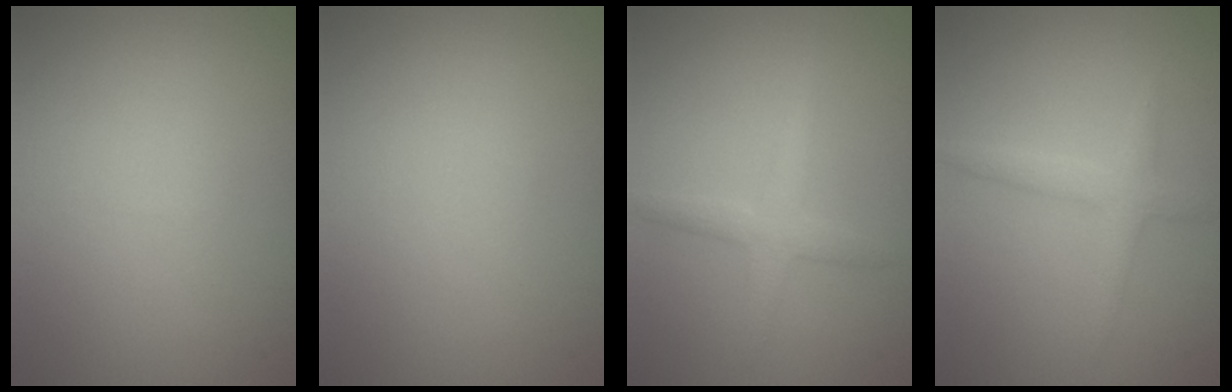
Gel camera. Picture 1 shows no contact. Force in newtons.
{"total": 0.0}
{"total": 2.4, "press": 2.4, "slide": 0.0}
{"total": 2.2, "press": 2.2, "slide": 0.1}